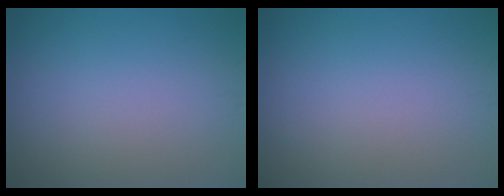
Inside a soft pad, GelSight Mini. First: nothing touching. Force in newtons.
{"total": 0.0}